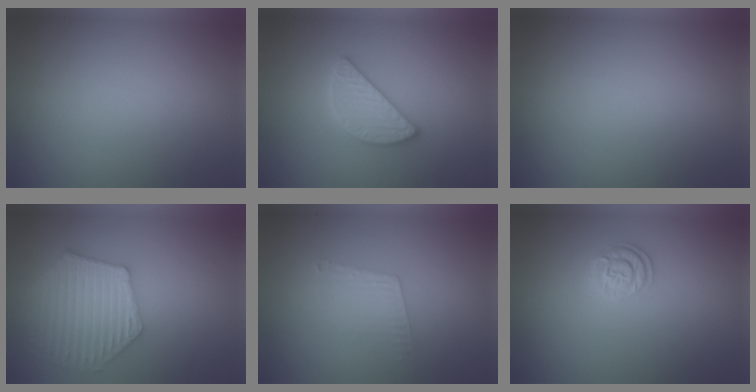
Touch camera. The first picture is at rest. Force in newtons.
{"total": 3.0, "press": 3.0, "slide": 0.2}
{"total": 0.0}
{"total": 5.4, "press": 4.9, "slide": 2.3}
{"total": 2.0, "press": 2.0, "slide": 0.1}
{"total": 2.1, "press": 1.8, "slide": 1.2}